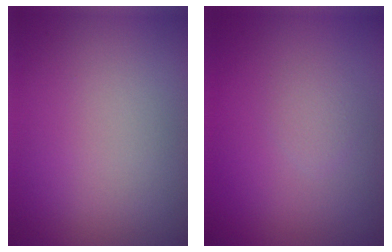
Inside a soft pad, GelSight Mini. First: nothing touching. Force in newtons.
{"total": 1.1, "press": 1.1, "slide": 0.0}